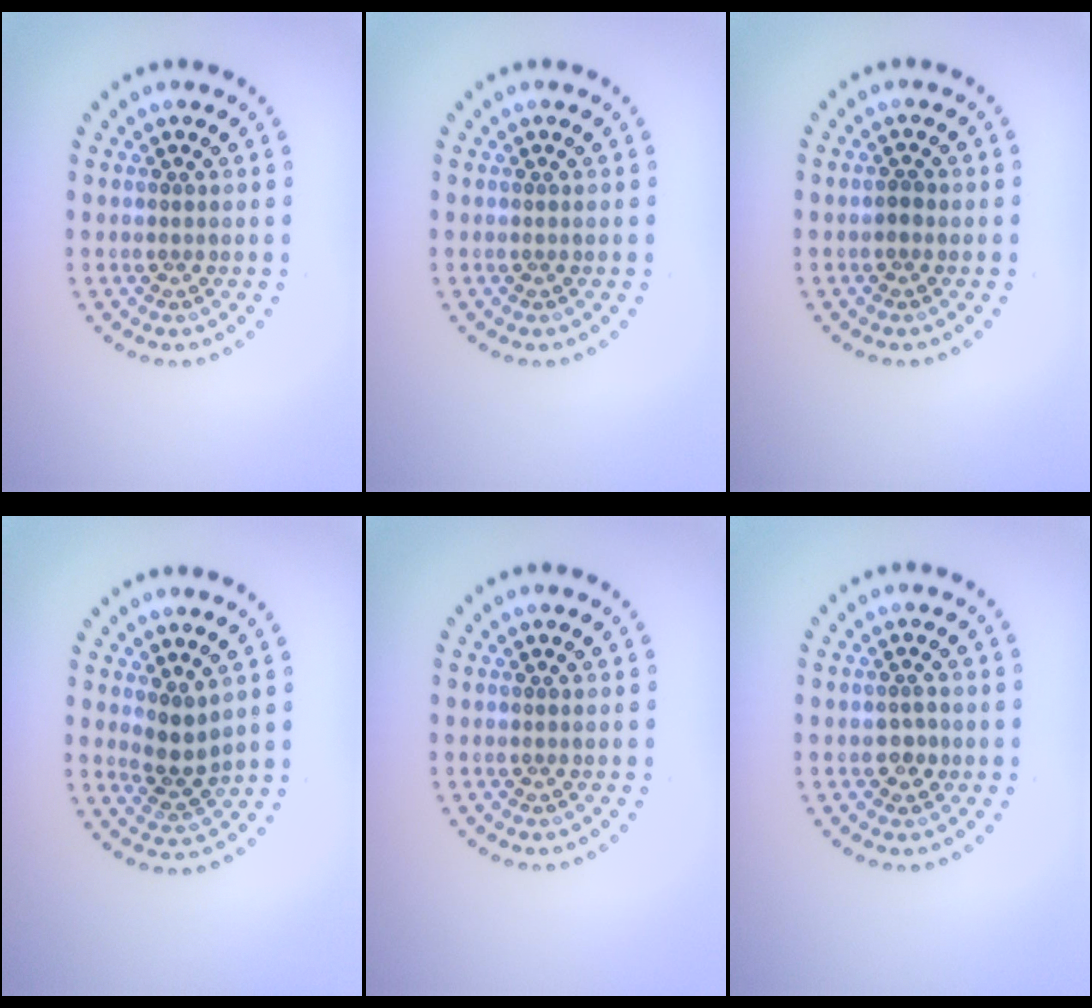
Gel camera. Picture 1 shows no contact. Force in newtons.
{"total": 0.0}
{"total": 0.8, "press": 0.8, "slide": 0.1}
{"total": 2.4, "press": 2.0, "slide": 1.4}
{"total": 0.0}
{"total": 1.5, "press": 1.4, "slide": 0.4}